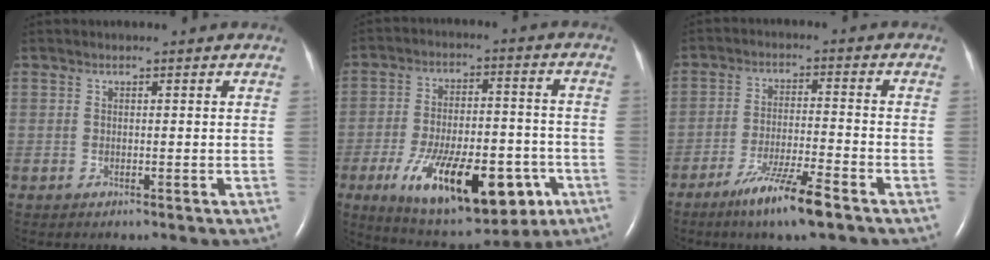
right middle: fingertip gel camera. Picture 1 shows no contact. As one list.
[{"total": 20.6, "force": [-9.1, 7.8, 16.7], "torque": [-0.253, -0.010, -0.124]}, {"total": 8.9, "force": [-6.0, 0.2, 6.6], "torque": [-0.127, -0.022, -0.107]}]